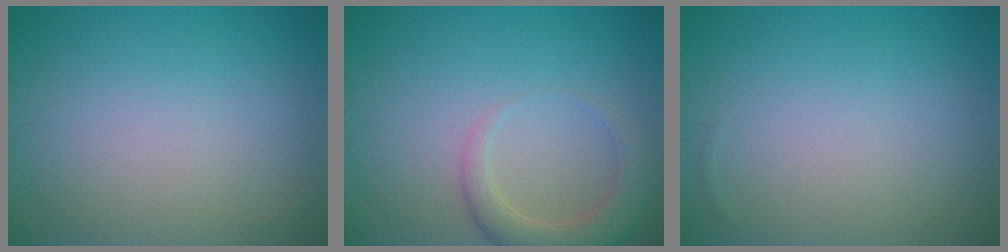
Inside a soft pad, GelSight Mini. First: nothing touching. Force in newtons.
{"total": 3.7, "press": 3.7, "slide": 0.3}
{"total": 0.0}